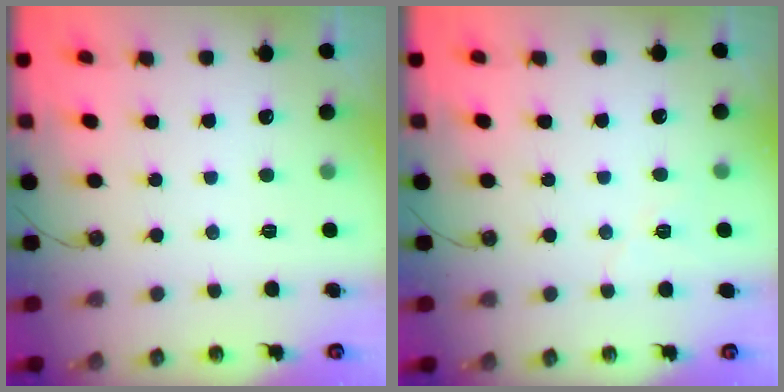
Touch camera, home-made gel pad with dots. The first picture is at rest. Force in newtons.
{"total": 6.5, "press": 6.0, "slide": 2.4}